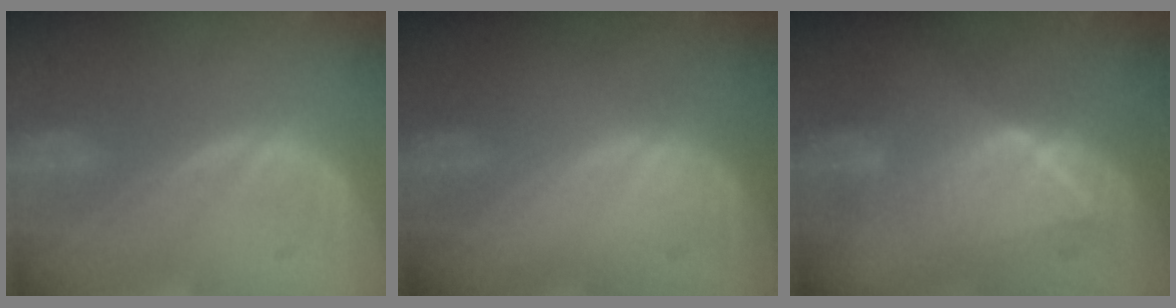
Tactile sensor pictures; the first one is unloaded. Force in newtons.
{"total": 0.6, "press": 0.1, "slide": 0.6}
{"total": 6.5, "press": 6.4, "slide": 0.9}